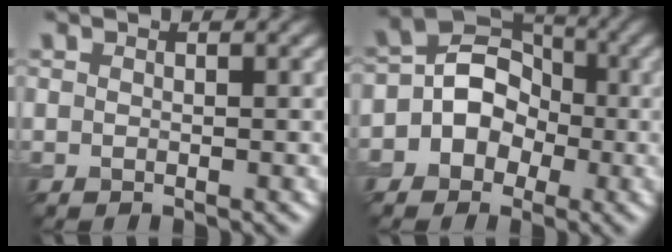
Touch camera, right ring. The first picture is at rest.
{"total": 6.7, "force": [-0.7, 5.9, 3.1], "torque": [-0.020, 0.028, -0.039]}